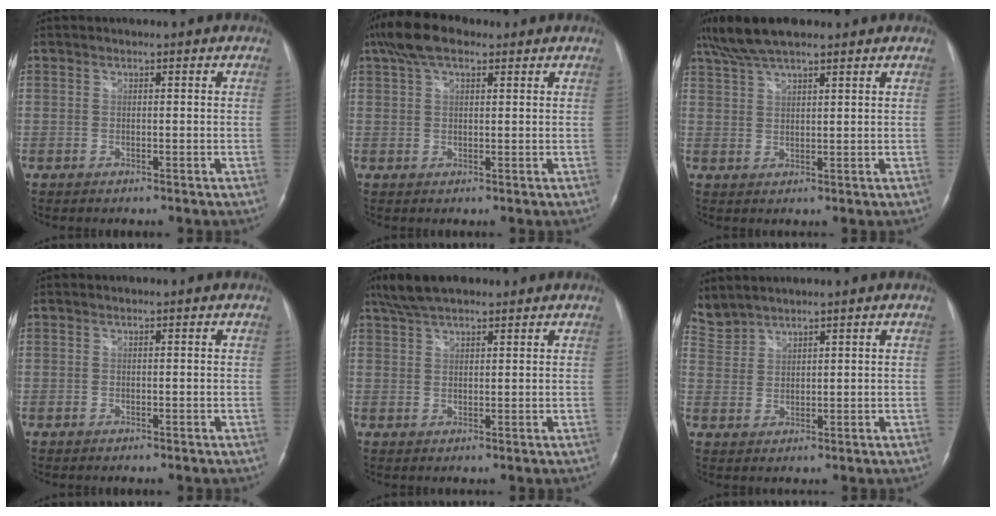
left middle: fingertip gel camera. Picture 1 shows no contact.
{"total": 7.0, "force": [4.5, 2.8, 4.5], "torque": [-0.094, 0.031, 0.081]}
{"total": 8.7, "force": [6.9, 1.8, 4.9], "torque": [-0.098, 0.029, 0.126]}
{"total": 0.0}
{"total": 6.9, "force": [5.5, 1.9, 3.6], "torque": [-0.074, 0.023, 0.103]}
{"total": 4.4, "force": [4.3, 0.7, -0.2], "torque": [-0.011, 0.015, 0.098]}